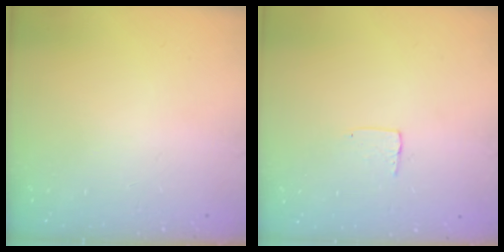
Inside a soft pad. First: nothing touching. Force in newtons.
{"total": 3.6, "press": 3.6, "slide": 0.2}